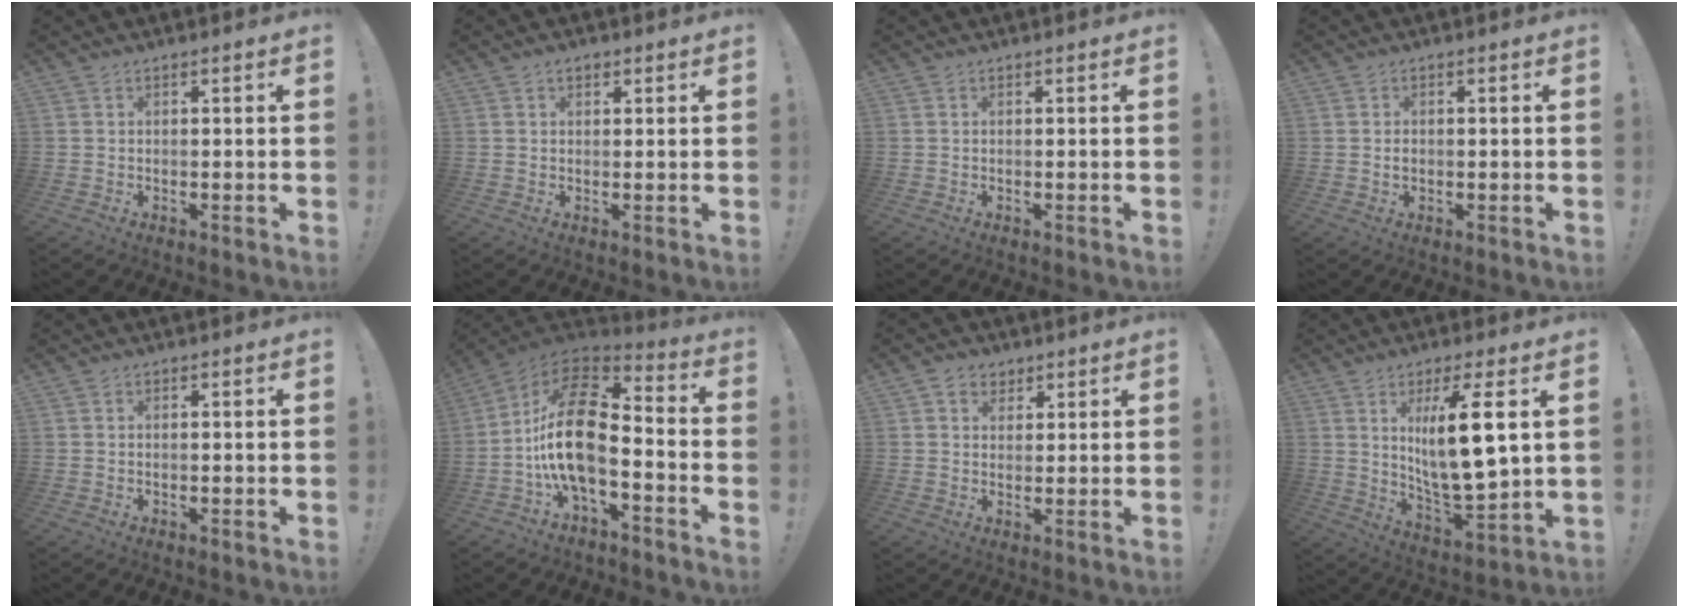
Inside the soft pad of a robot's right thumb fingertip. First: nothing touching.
{"total": 1.7, "force": [0.8, 1.1, 1.0], "torque": [-0.014, 0.001, 0.014]}
{"total": 0.0}
{"total": 1.3, "force": [-0.4, 0.8, 0.9], "torque": [-0.014, 0.002, -0.008]}
{"total": 0.0}
{"total": 20.0, "force": [-3.2, 10.1, 17.0], "torque": [-0.341, 0.023, -0.054]}
{"total": 4.6, "force": [2.7, 3.5, 1.3], "torque": [-0.007, -0.013, 0.046]}
{"total": 15.1, "force": [4.5, 3.1, 14.1], "torque": [-0.250, -0.030, 0.056]}